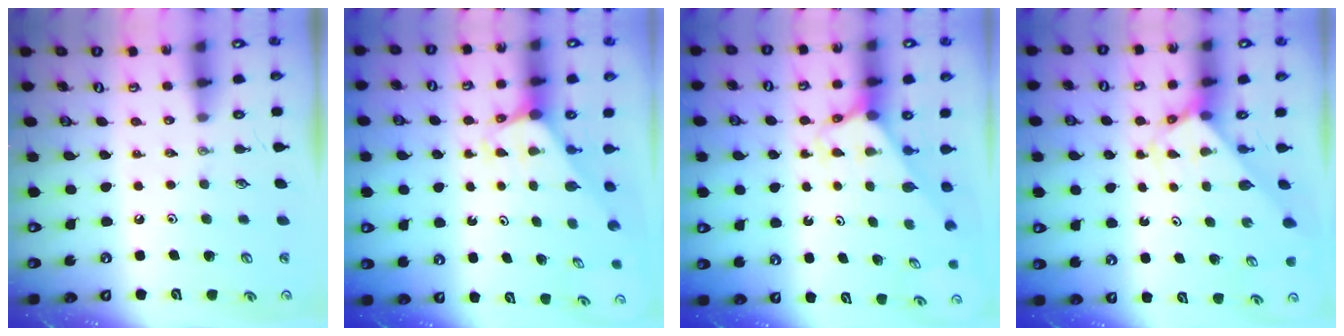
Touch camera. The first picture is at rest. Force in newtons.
{"total": 1.9, "press": 1.9, "slide": 0.1}
{"total": 3.4, "press": 3.4, "slide": 0.2}
{"total": 2.8, "press": 2.8, "slide": 0.1}